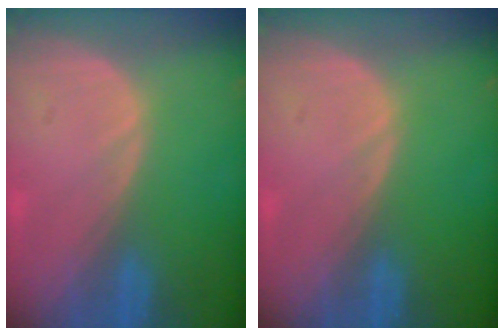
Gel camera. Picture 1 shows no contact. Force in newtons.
{"total": 0.0}